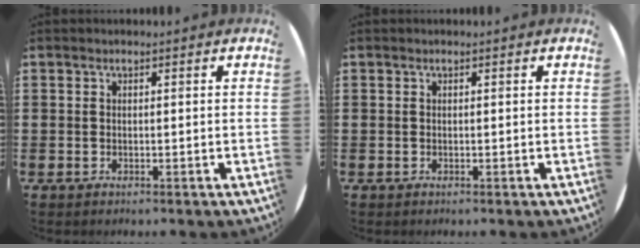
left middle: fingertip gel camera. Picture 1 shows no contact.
{"total": 0.0}